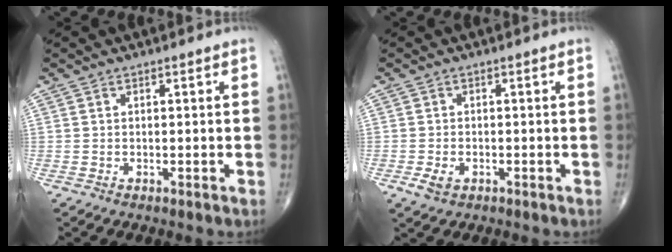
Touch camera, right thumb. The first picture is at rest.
{"total": 2.5, "force": [-1.0, 1.6, 1.7], "torque": [-0.033, -0.001, -0.015]}